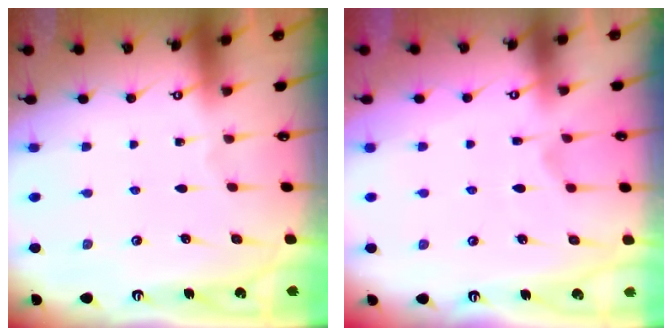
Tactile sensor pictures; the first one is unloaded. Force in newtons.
{"total": 2.7, "press": 2.4, "slide": 1.2}